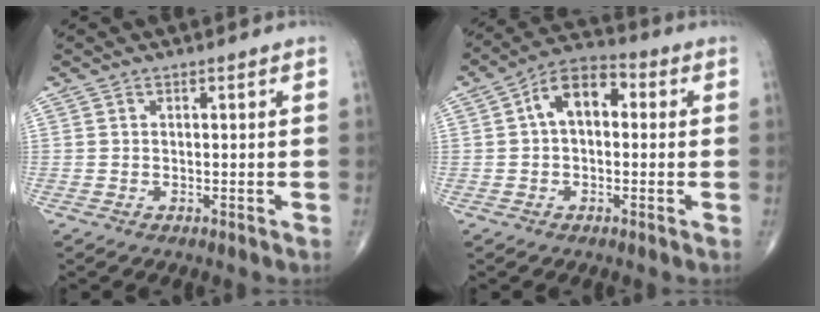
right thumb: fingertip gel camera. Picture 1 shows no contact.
{"total": 8.9, "force": [1.1, 5.5, 6.9], "torque": [-0.102, 0.031, 0.007]}